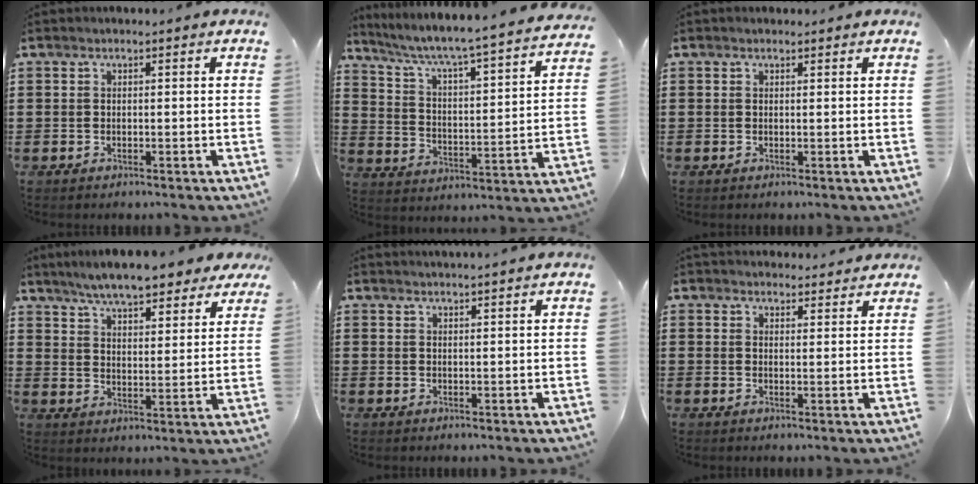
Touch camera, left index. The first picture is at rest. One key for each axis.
{"total": 4.9, "fx": 4.2, "fy": -0.6, "fz": 2.4, "tx": -0.067, "ty": -0.049, "tz": 0.060}
{"total": 0.5, "fx": 0.5, "fy": 0.2, "fz": 0.0, "tx": -0.002, "ty": -0.001, "tz": 0.012}
{"total": 7.1, "fx": 6.7, "fy": 0.5, "fz": 2.3, "tx": -0.072, "ty": -0.029, "tz": 0.120}
{"total": 1.8, "fx": 1.7, "fy": -0.6, "fz": 0.0, "tx": -0.004, "ty": -0.004, "tz": 0.035}
{"total": 3.1, "fx": 3.0, "fy": 0.4, "fz": 0.0, "tx": -0.001, "ty": -0.015, "tz": 0.057}